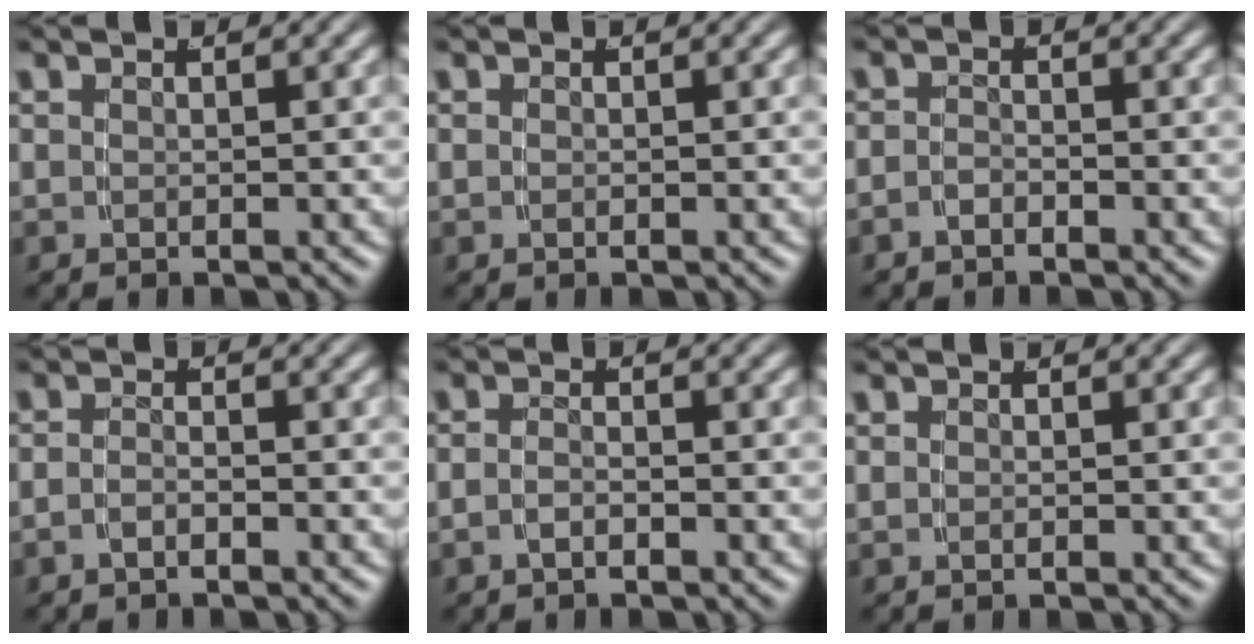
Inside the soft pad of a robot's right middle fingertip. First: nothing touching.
{"total": 0.0}
{"total": 1.5, "force": [-1.3, 0.7, 0.3], "torque": [-0.009, -0.005, -0.024]}
{"total": 1.5, "force": [-1.2, 0.5, 0.6], "torque": [-0.012, -0.001, -0.025]}
{"total": 1.5, "force": [-1.0, 0.6, 0.8], "torque": [-0.020, -0.002, -0.021]}
{"total": 0.0}